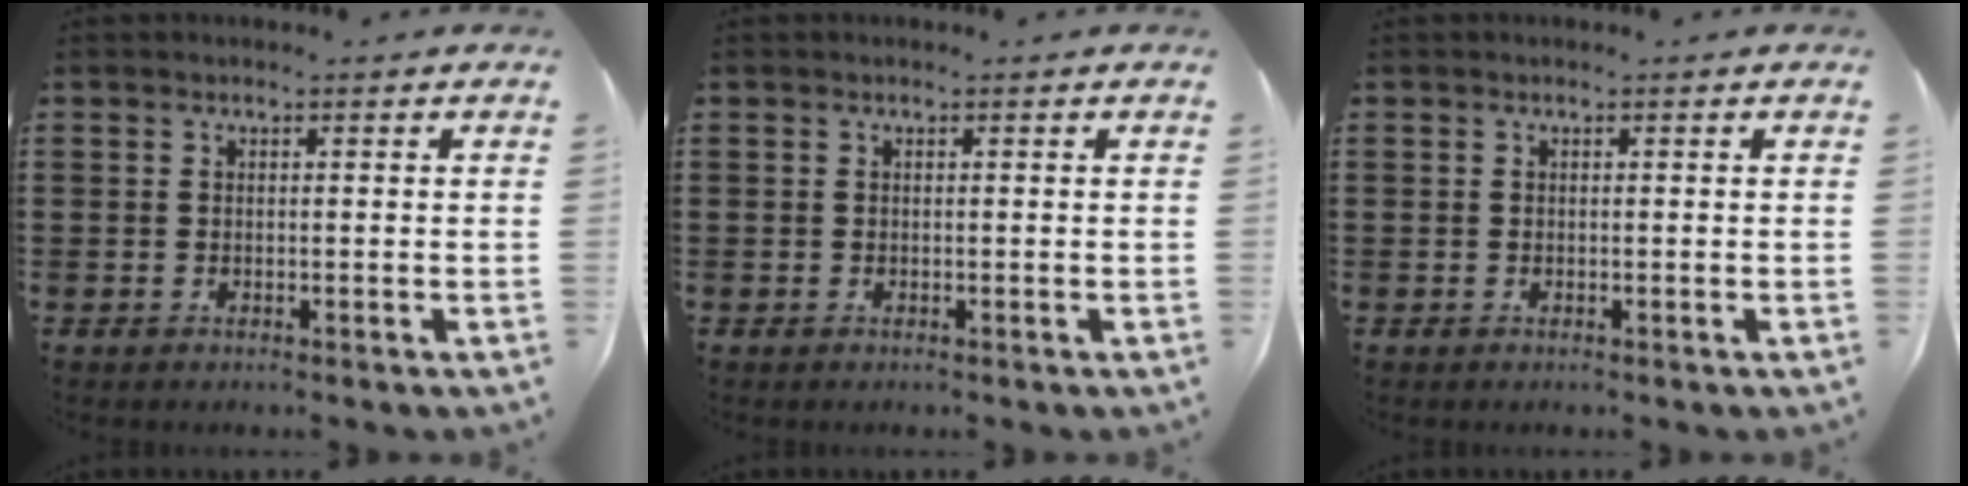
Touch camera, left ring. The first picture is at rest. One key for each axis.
{"total": 0.0}
{"total": 0.0}